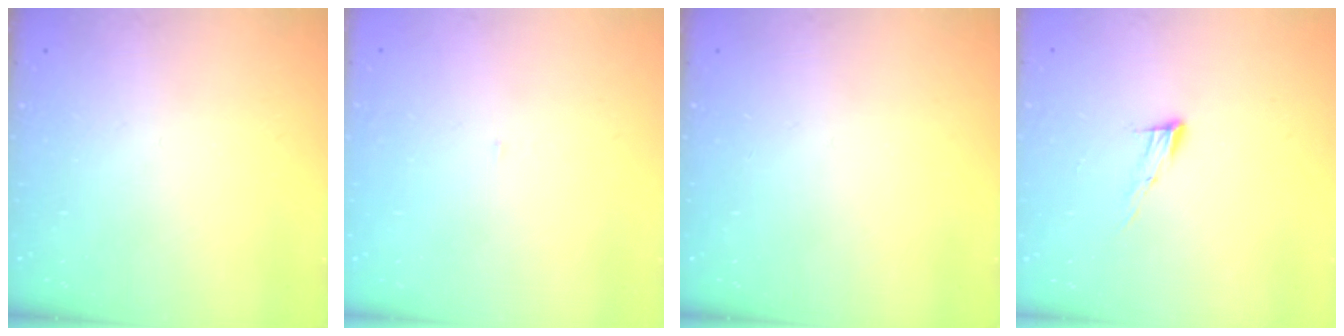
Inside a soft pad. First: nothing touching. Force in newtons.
{"total": 3.0, "press": 3.0, "slide": 0.2}
{"total": 0.0}
{"total": 8.1, "press": 7.9, "slide": 1.6}